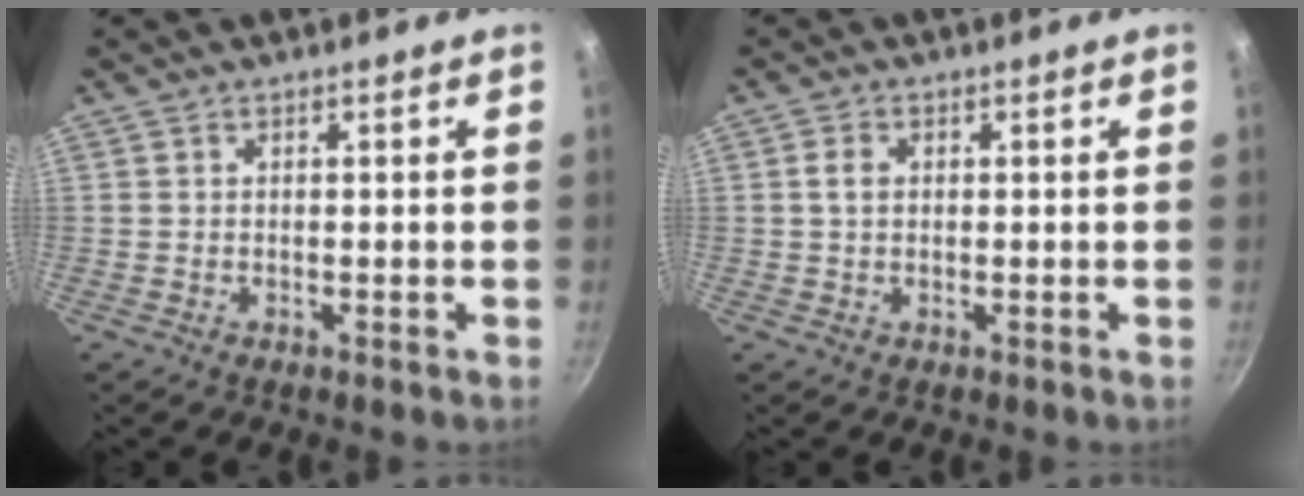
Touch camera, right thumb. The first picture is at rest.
{"total": 2.2, "force": [0.3, 1.7, 1.4], "torque": [-0.022, 0.005, 0.004]}